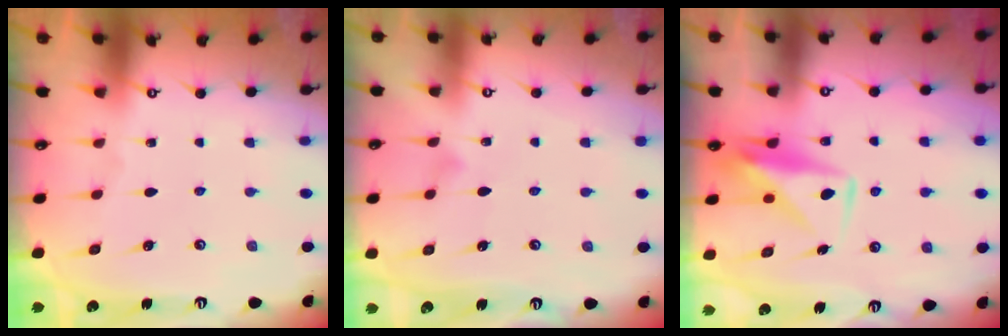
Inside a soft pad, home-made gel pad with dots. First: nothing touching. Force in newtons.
{"total": 4.4, "press": 4.4, "slide": 0.3}
{"total": 9.1, "press": 9.1, "slide": 0.6}